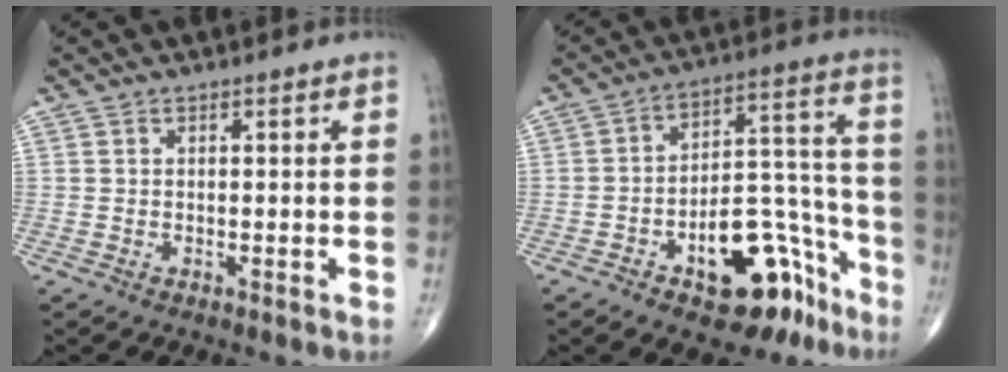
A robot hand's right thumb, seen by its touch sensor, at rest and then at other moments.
{"total": 18.6, "force": [-9.9, 9.0, 13.0], "torque": [-0.133, 0.093, -0.135]}